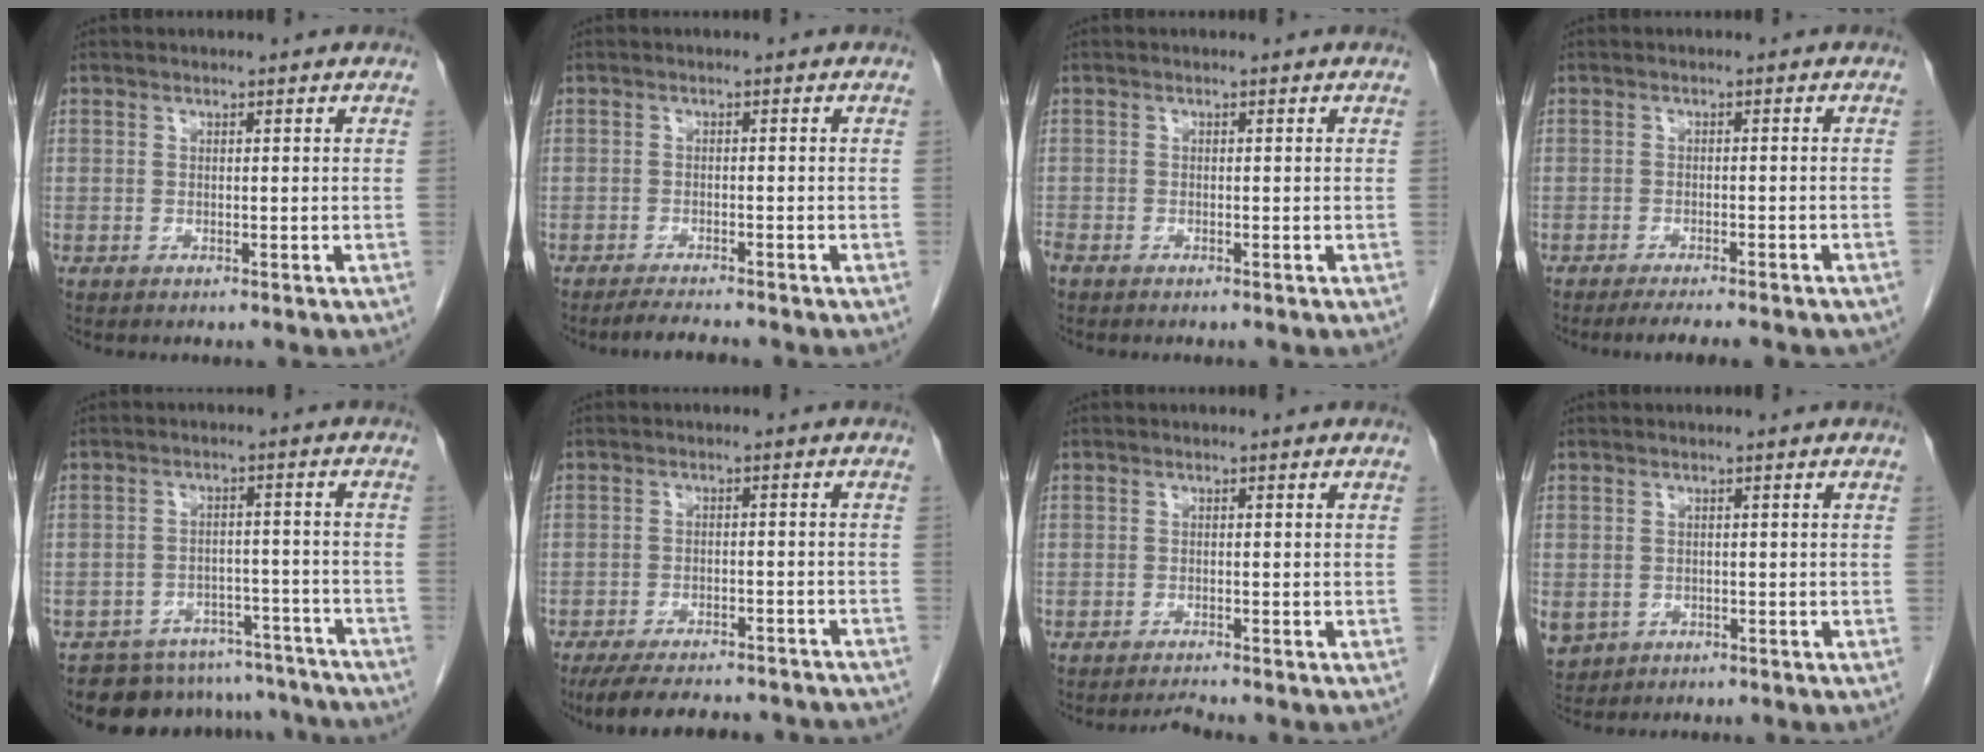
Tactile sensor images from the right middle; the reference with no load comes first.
{"total": 2.9, "force": [-2.7, -0.2, 1.0], "torque": [-0.028, -0.014, -0.044]}
{"total": 1.3, "force": [-1.1, 0.4, 0.6], "torque": [-0.015, -0.005, -0.020]}
{"total": 9.5, "force": [-8.1, 1.7, 4.7], "torque": [-0.059, -0.009, -0.099]}
{"total": 14.0, "force": [-13.0, 4.9, 1.2], "torque": [-0.009, 0.026, -0.155]}
{"total": 18.0, "force": [-16.0, 4.2, 7.0], "torque": [-0.126, -0.015, -0.206]}
{"total": 1.2, "force": [-1.1, -0.5, 0.1], "torque": [-0.009, -0.010, -0.017]}
{"total": 6.4, "force": [-2.4, 5.5, 2.2], "torque": [-0.064, -0.005, -0.029]}